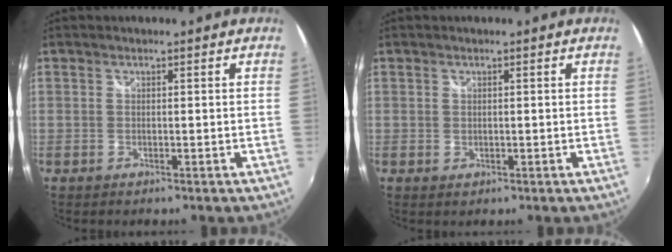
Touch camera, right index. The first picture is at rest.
{"total": 0.8, "force": [0.1, 0.6, 0.5], "torque": [-0.010, -0.002, 0.002]}